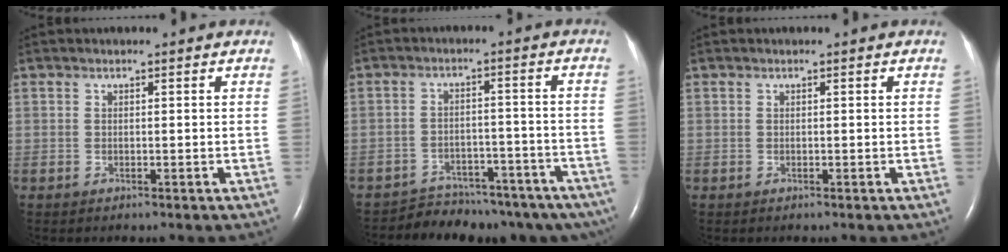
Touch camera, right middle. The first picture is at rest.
{"total": 15.0, "force": [-12.8, 6.9, 3.7], "torque": [-0.041, 0.030, -0.155]}
{"total": 0.0}